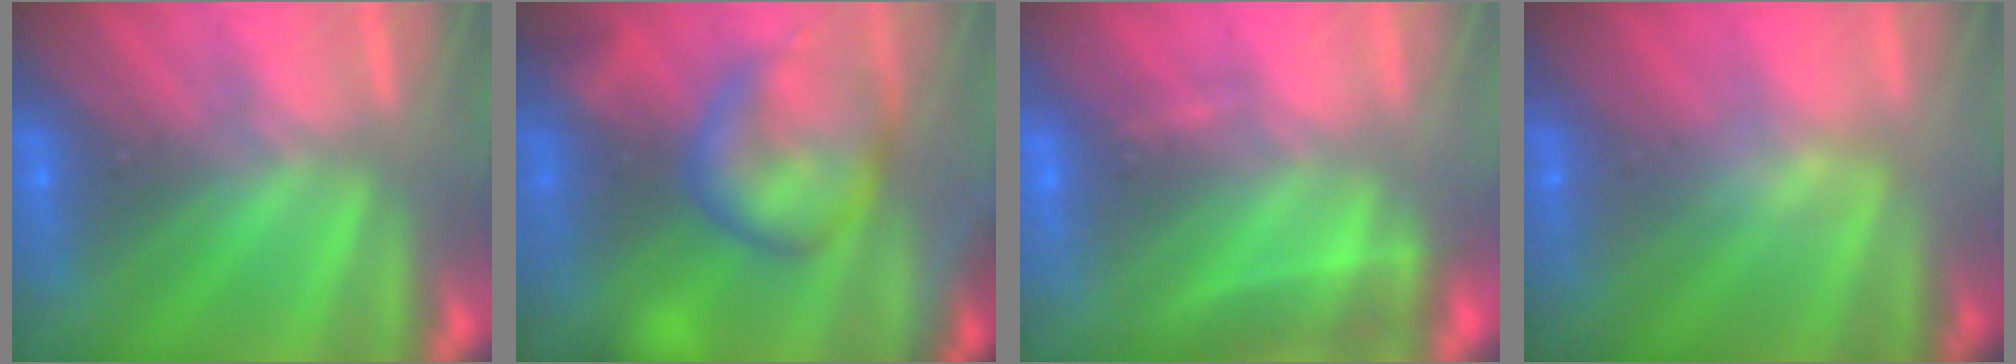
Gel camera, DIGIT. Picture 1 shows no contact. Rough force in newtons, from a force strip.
{"total": 5.8}
{"total": 2.3}
{"total": 2.4}